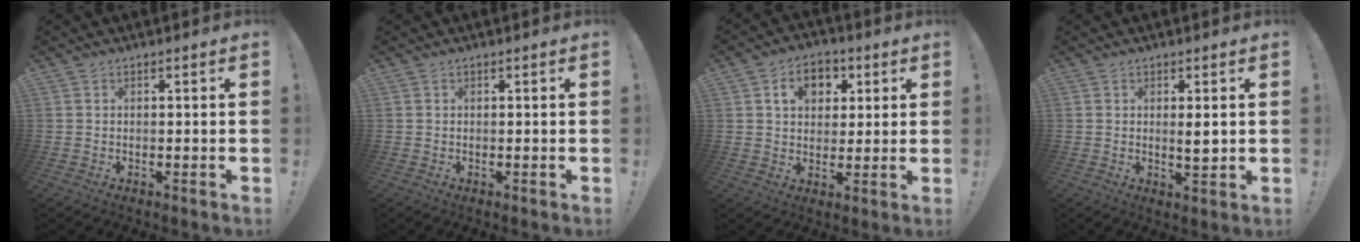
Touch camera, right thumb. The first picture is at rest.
{"total": 0.0}
{"total": 9.4, "force": [3.4, 7.4, 4.8], "torque": [-0.061, -0.005, 0.063]}
{"total": 3.4, "force": [0.6, 0.5, 3.3], "torque": [-0.039, -0.015, 0.005]}